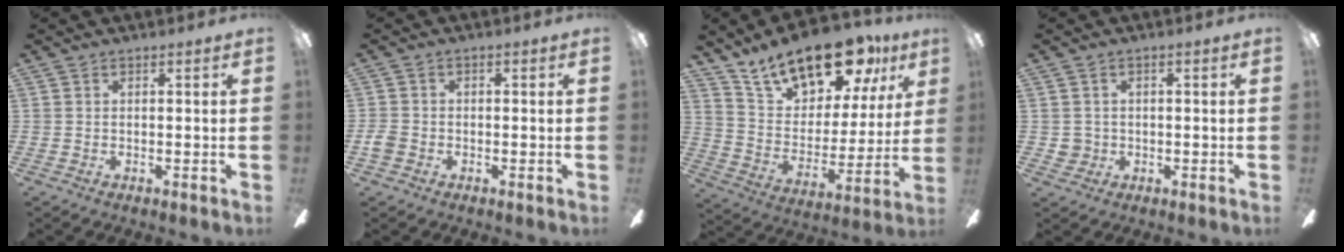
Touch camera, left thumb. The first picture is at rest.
{"total": 2.7, "force": [-1.1, 2.0, 1.4], "torque": [-0.028, 0.006, -0.022]}
{"total": 20.8, "force": [15.7, 8.8, 10.5], "torque": [-0.179, -0.099, 0.276]}
{"total": 2.8, "force": [-0.1, 2.7, 0.5], "torque": [-0.013, 0.005, -0.002]}